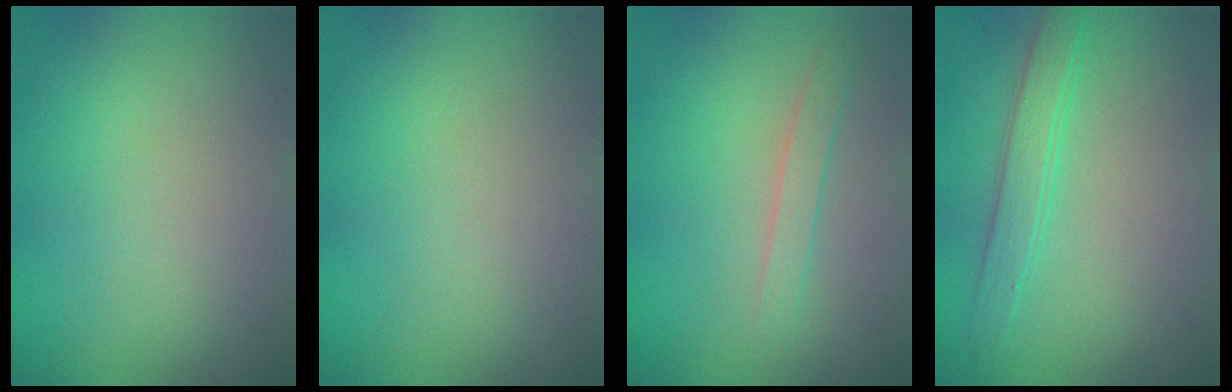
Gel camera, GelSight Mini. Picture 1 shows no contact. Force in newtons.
{"total": 0.0}
{"total": 1.5, "press": 1.5, "slide": 0.1}
{"total": 2.5, "press": 2.5, "slide": 0.1}